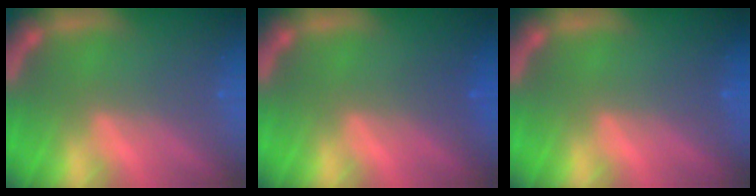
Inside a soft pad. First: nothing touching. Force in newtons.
{"total": 1.0}
{"total": 0.0}